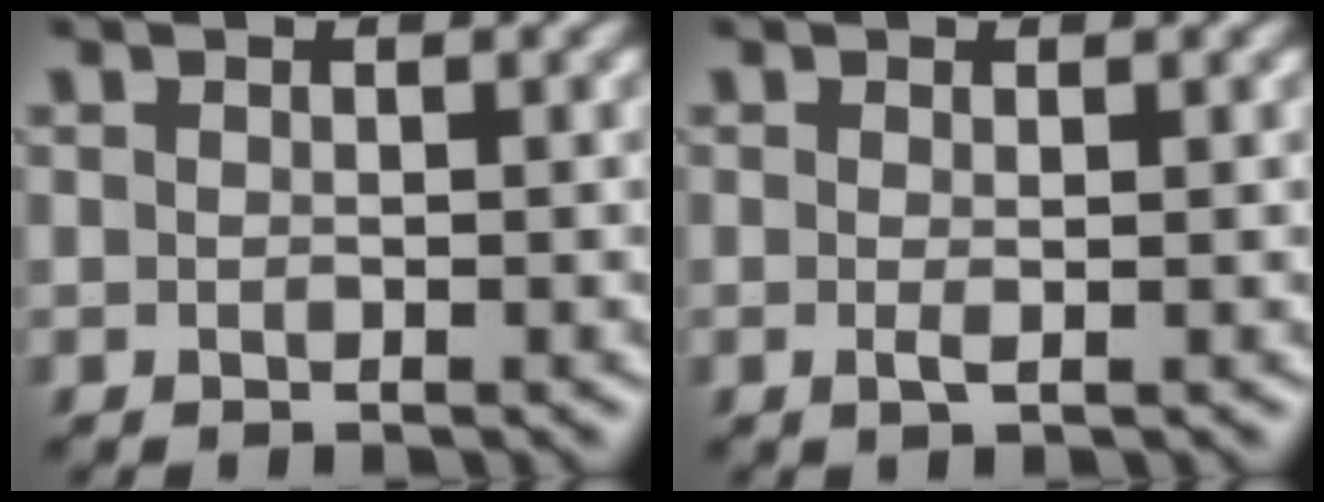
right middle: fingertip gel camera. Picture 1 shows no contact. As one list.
[{"total": 0.8, "force": [0.0, 0.1, 0.7], "torque": [-0.016, -0.004, -0.001]}]